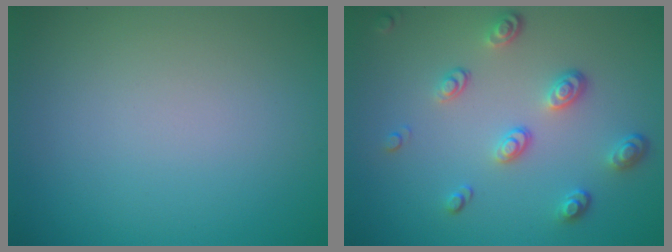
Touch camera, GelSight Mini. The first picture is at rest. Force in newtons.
{"total": 3.4, "press": 2.6, "slide": 2.3}